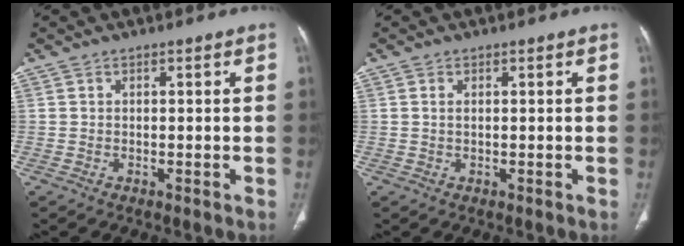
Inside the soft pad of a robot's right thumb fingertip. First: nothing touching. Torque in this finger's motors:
{"motor_torque": [-0.60, 0.05, 0.25, 0.26, -0.02]}